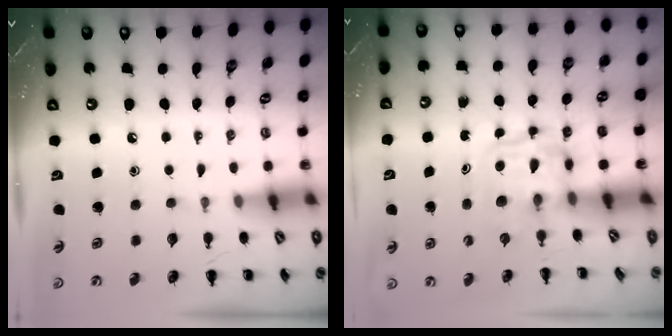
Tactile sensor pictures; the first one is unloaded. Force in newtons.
{"total": 3.4, "press": 3.4, "slide": 0.2}